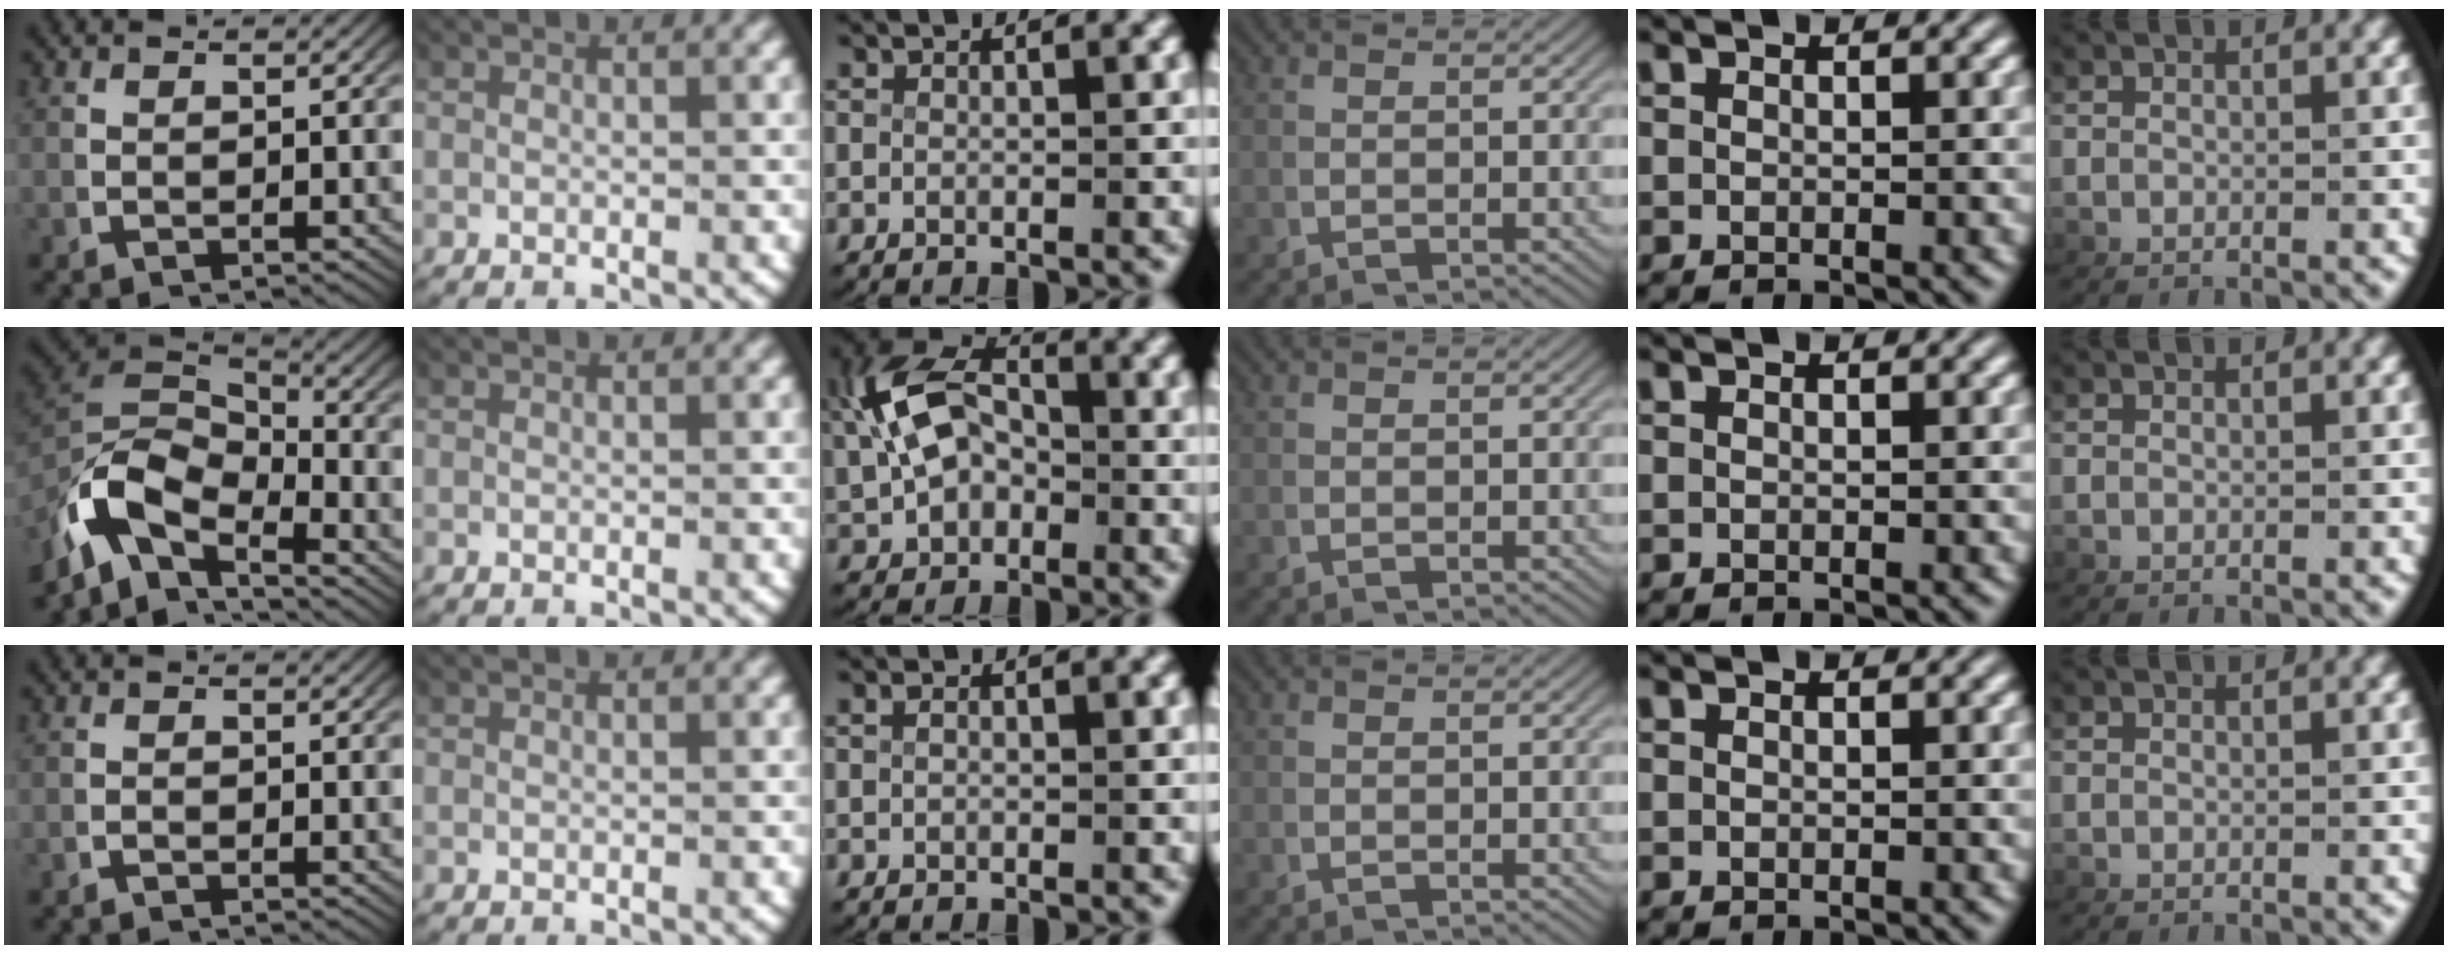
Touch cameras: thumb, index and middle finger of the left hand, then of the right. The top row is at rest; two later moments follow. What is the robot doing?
{"motion": "lift_and_place", "object": "fork"}